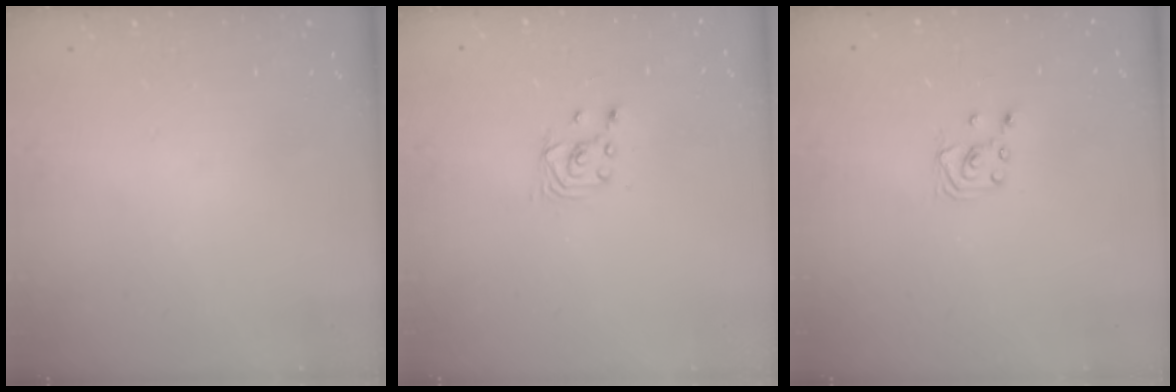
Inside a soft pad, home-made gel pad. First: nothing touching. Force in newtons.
{"total": 2.2, "press": 2.2, "slide": 0.3}
{"total": 2.0, "press": 2.0, "slide": 0.2}